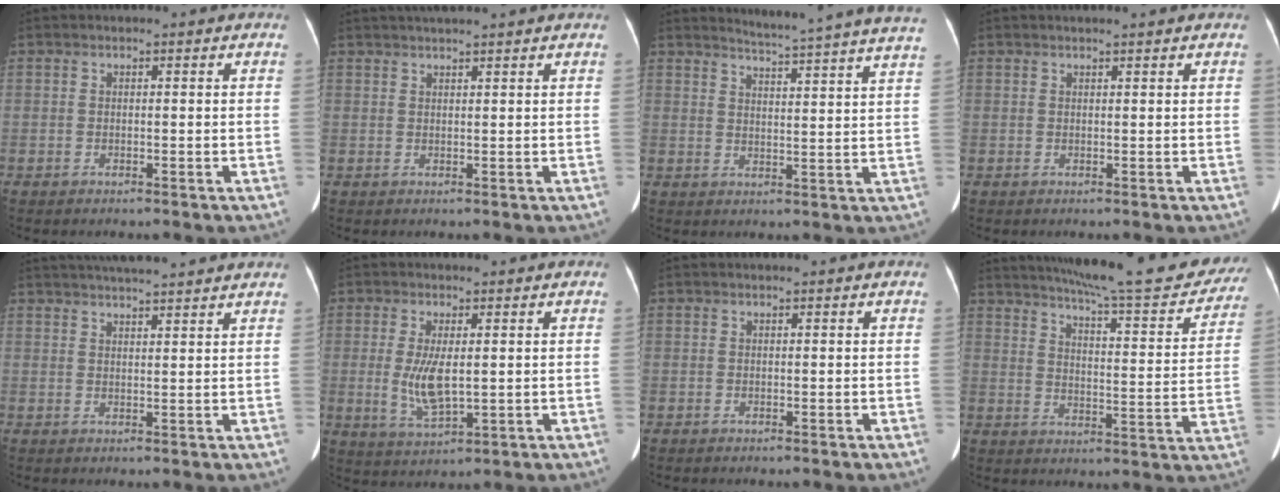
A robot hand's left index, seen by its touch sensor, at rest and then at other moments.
{"total": 5.4, "force": [4.7, -0.5, 2.5], "torque": [-0.036, 0.031, 0.068]}
{"total": 16.9, "force": [15.9, -2.0, 5.5], "torque": [-0.091, -0.074, 0.186]}
{"total": 2.4, "force": [2.1, 0.0, 1.1], "torque": [-0.013, 0.015, 0.026]}
{"total": 11.7, "force": [10.5, 0.5, 5.0], "torque": [-0.084, 0.029, 0.141]}
{"total": 5.9, "force": [0.2, 1.8, 5.7], "torque": [-0.122, -0.011, 0.009]}
{"total": 0.0}
{"total": 23.4, "force": [20.8, 2.9, 10.4], "torque": [-0.148, -0.045, 0.257]}